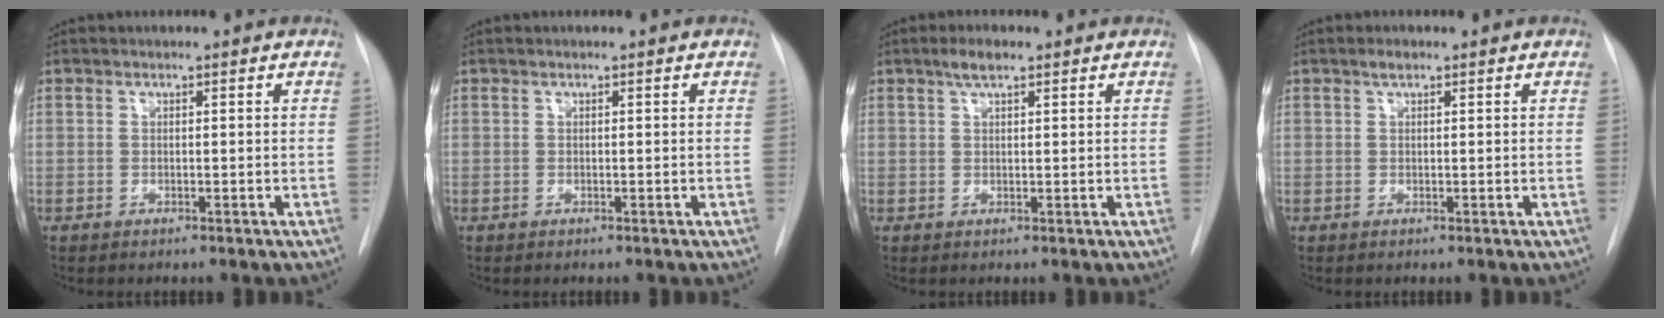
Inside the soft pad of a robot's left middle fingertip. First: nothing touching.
{"total": 0.0}
{"total": 2.5, "force": [1.6, 0.7, 1.7], "torque": [-0.036, 0.007, 0.029]}
{"total": 0.9, "force": [0.6, 0.4, 0.6], "torque": [-0.012, 0.005, 0.011]}